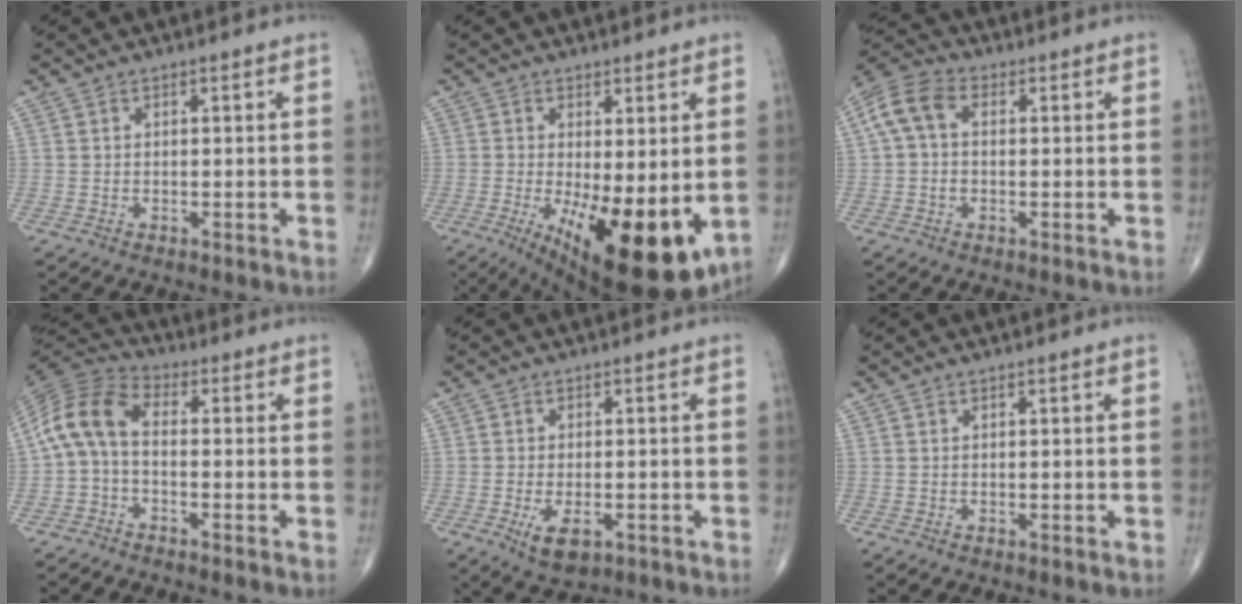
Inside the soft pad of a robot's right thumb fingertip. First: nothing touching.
{"total": 17.6, "force": [-3.9, 6.7, 15.8], "torque": [-0.212, -0.033, -0.035]}
{"total": 8.2, "force": [1.2, 5.5, 6.0], "torque": [-0.125, 0.027, 0.016]}
{"total": 9.5, "force": [-0.9, 5.4, 7.9], "torque": [-0.156, 0.029, -0.032]}
{"total": 5.5, "force": [-2.1, 2.8, 4.3], "torque": [-0.071, -0.003, -0.026]}
{"total": 0.0}